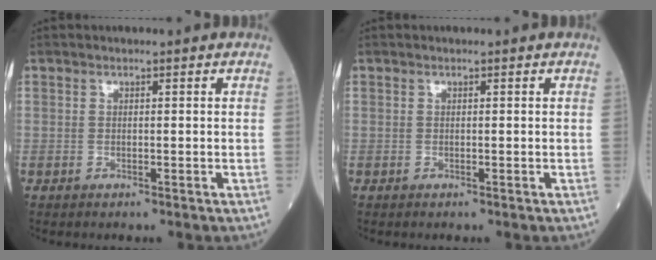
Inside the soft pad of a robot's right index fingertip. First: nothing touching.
{"total": 0.0}